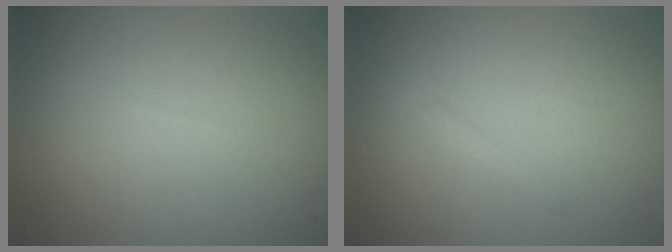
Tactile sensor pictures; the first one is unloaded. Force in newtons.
{"total": 0.8, "press": 0.8, "slide": 0.1}